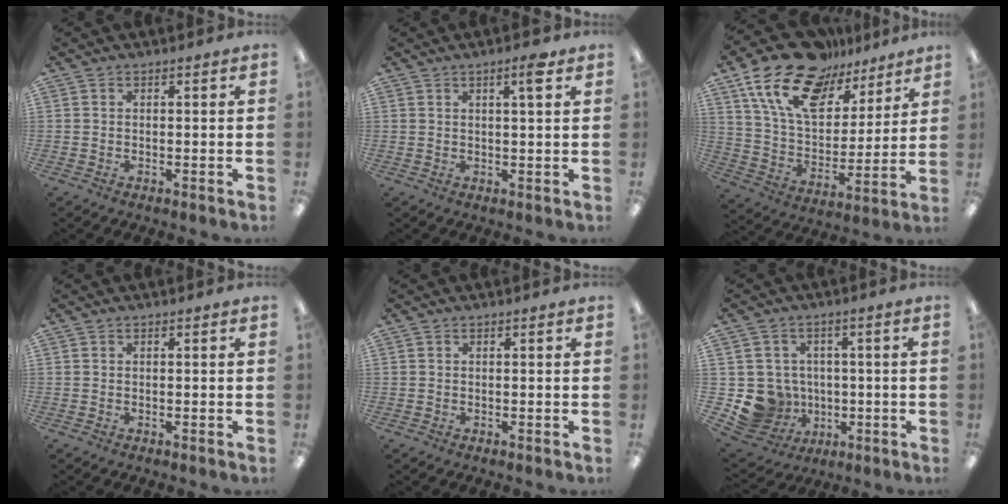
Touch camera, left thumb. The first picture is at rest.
{"total": 4.1, "force": [2.4, 0.5, 3.3], "torque": [-0.046, -0.007, 0.034]}
{"total": 20.7, "force": [13.7, 10.7, 11.2], "torque": [-0.224, -0.069, 0.249]}
{"total": 0.0}
{"total": 0.0}
{"total": 10.3, "force": [-1.9, 9.8, 2.6], "torque": [-0.085, 0.009, -0.023]}